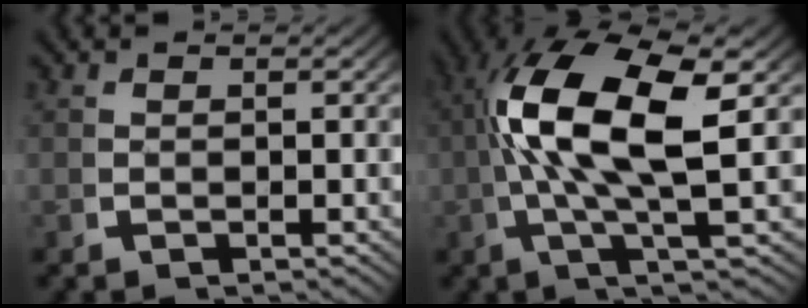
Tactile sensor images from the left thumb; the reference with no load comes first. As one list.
[{"total": 12.1, "force": [1.7, 5.1, 10.8], "torque": [-0.221, -0.017, 0.032]}]